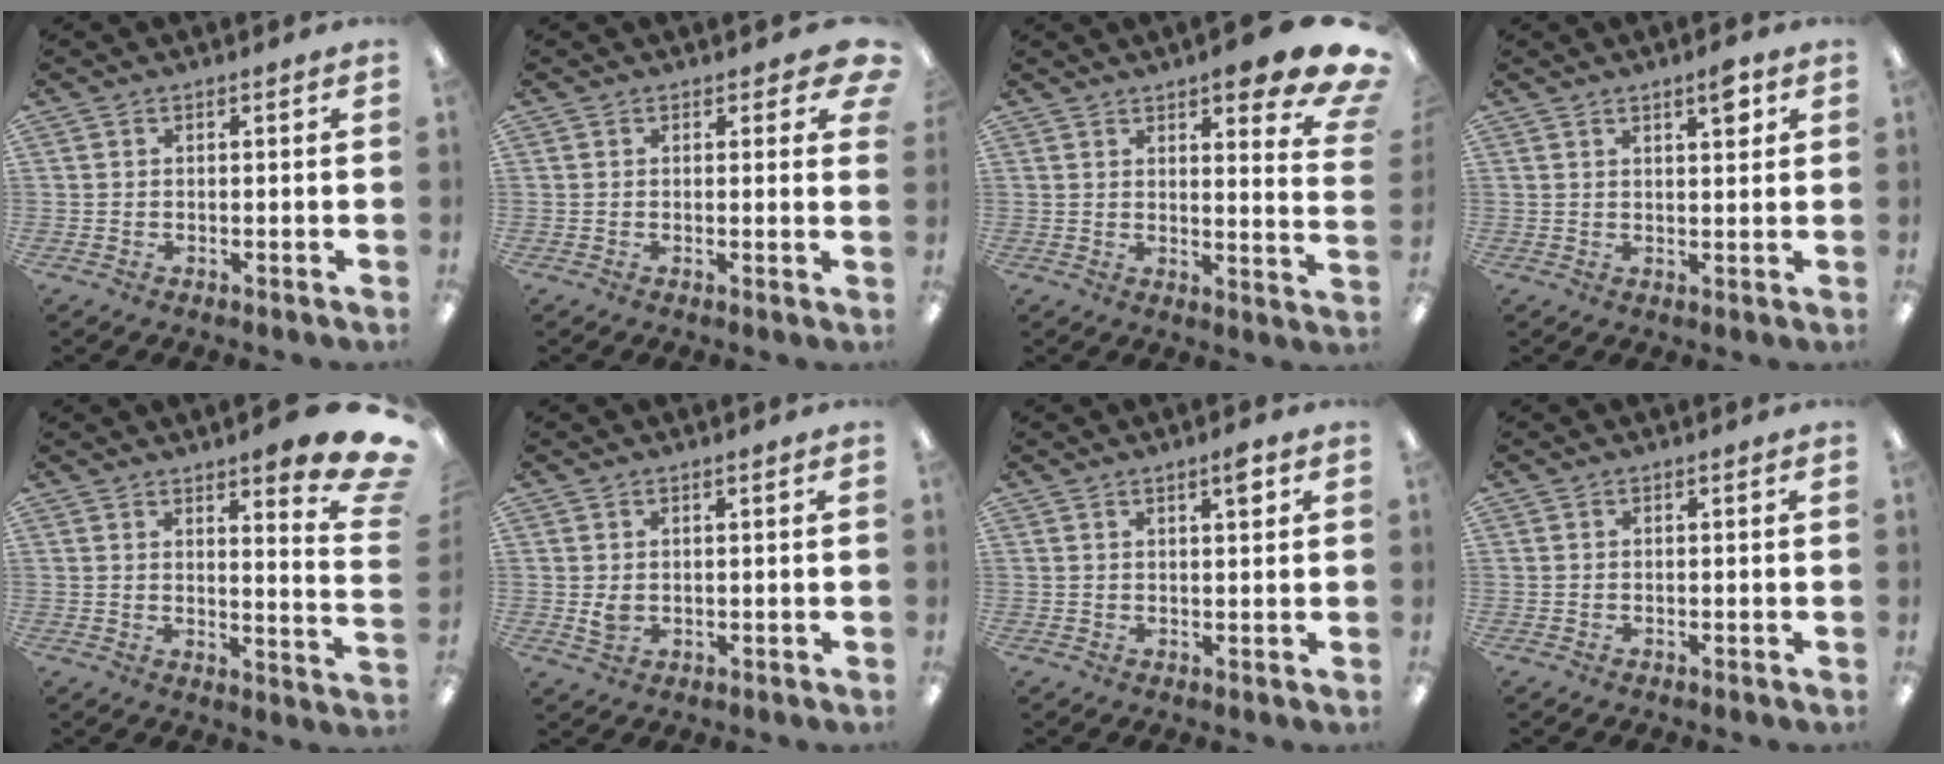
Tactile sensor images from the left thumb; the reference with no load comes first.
{"total": 3.8, "force": [1.8, 1.8, 2.7], "torque": [-0.024, -0.005, 0.028]}
{"total": 11.6, "force": [7.7, 2.8, 8.2], "torque": [-0.091, -0.057, 0.122]}
{"total": 4.7, "force": [2.8, 1.3, 3.6], "torque": [-0.045, -0.010, 0.041]}
{"total": 11.2, "force": [8.0, 1.9, 7.6], "torque": [-0.099, -0.063, 0.133]}
{"total": 2.7, "force": [0.6, 1.8, 1.9], "torque": [-0.029, 0.001, 0.010]}
{"total": 3.2, "force": [2.0, 0.6, 2.5], "torque": [-0.038, -0.004, 0.030]}
{"total": 0.0}